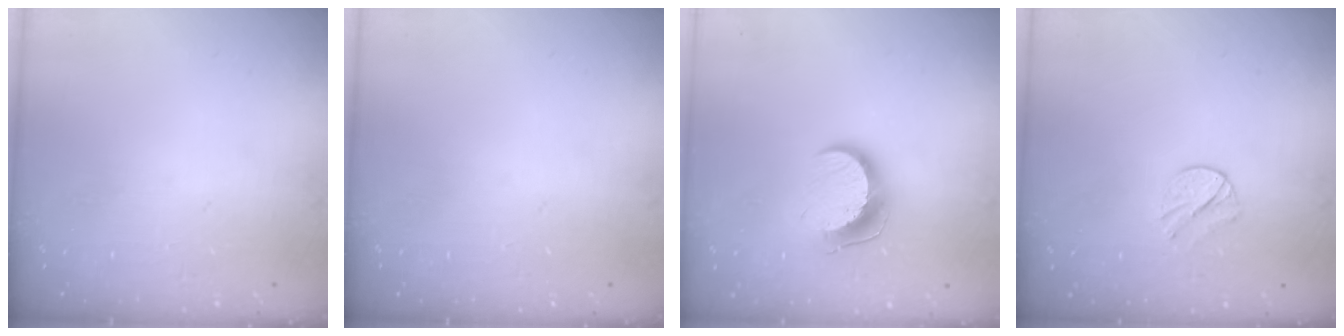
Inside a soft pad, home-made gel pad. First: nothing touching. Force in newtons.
{"total": 0.0}
{"total": 10.3, "press": 10.3, "slide": 0.2}
{"total": 5.0, "press": 5.0, "slide": 0.5}